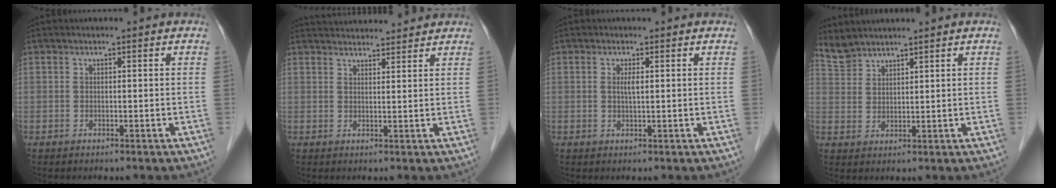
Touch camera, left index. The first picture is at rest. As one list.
[{"total": 9.1, "force": [8.8, 1.1, 2.0], "torque": [-0.031, 0.029, 0.121]}, {"total": 1.3, "force": [0.3, 0.2, 1.3], "torque": [-0.029, 0.000, 0.004]}, {"total": 3.8, "force": [3.8, 0.3, 0.1], "torque": [-0.014, 0.015, 0.085]}]